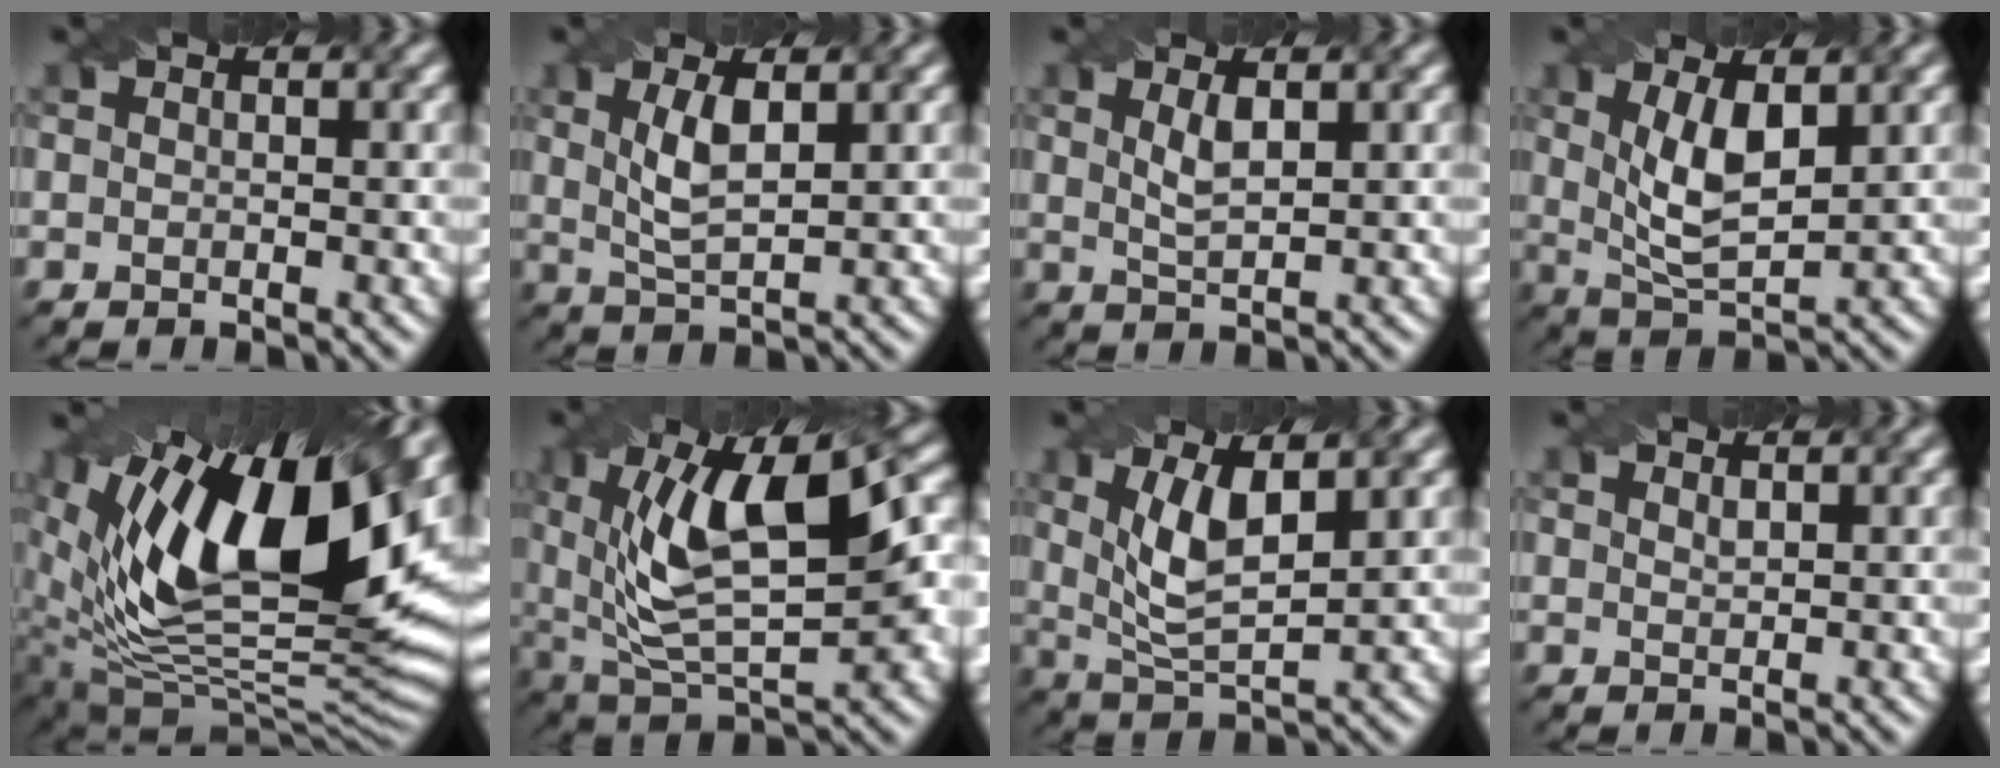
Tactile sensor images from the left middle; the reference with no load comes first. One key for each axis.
{"total": 3.7, "fx": 1.0, "fy": 1.3, "fz": 3.3, "tx": -0.074, "ty": -0.001, "tz": 0.023}
{"total": 2.2, "fx": 0.8, "fy": 0.6, "fz": 1.9, "tx": -0.038, "ty": -0.003, "tz": 0.019}
{"total": 5.4, "fx": 1.3, "fy": 2.1, "fz": 4.8, "tx": -0.100, "ty": -0.007, "tz": 0.030}
{"total": 18.1, "fx": 6.7, "fy": 8.7, "fz": 14.5, "tx": -0.243, "ty": 0.011, "tz": 0.118}
{"total": 12.6, "fx": 2.6, "fy": 5.2, "fz": 11.2, "tx": -0.191, "ty": 0.003, "tz": 0.042}
{"total": 5.5, "fx": 1.6, "fy": 2.0, "fz": 4.9, "tx": -0.101, "ty": -0.003, "tz": 0.035}
{"total": 0.6, "fx": 0.4, "fy": 0.2, "fz": 0.3, "tx": -0.009, "ty": -0.003, "tz": 0.011}